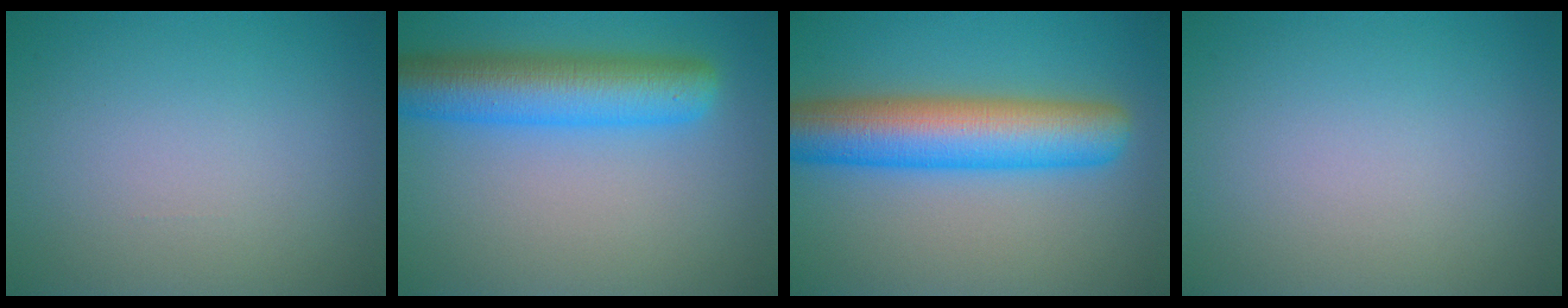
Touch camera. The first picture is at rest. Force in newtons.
{"total": 7.7, "press": 7.6, "slide": 0.4}
{"total": 9.0, "press": 9.0, "slide": 0.2}
{"total": 0.0}